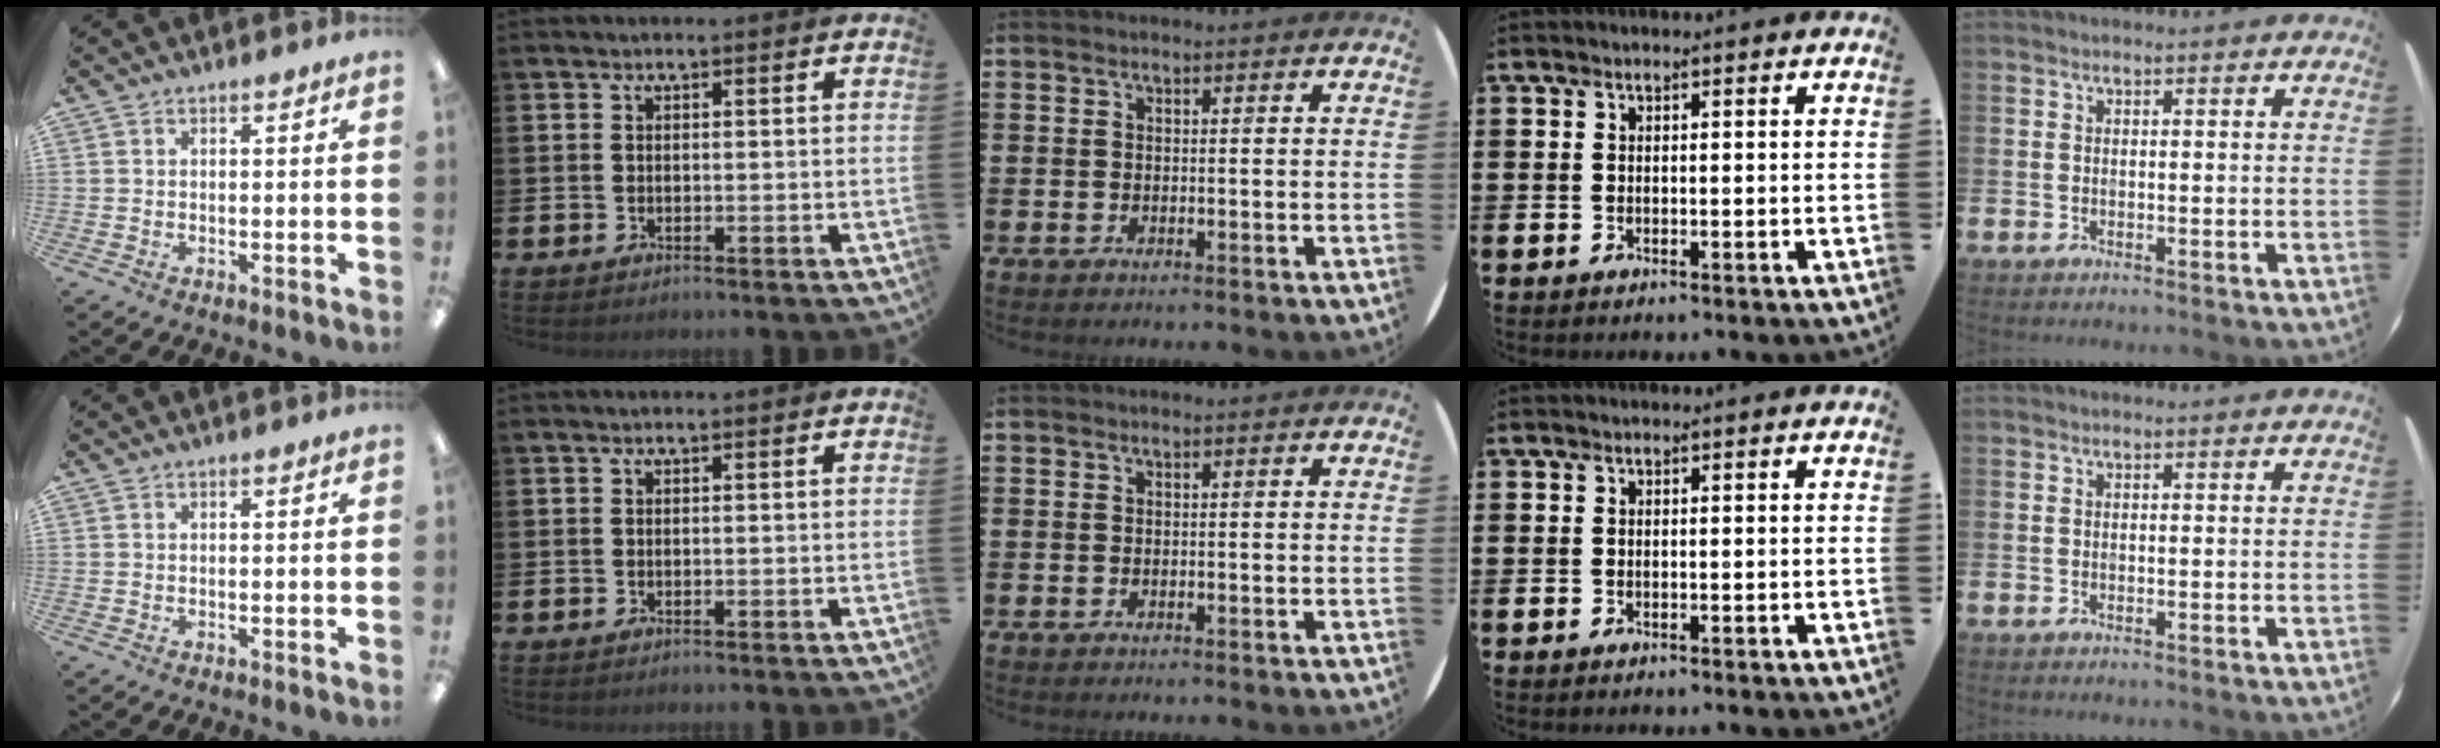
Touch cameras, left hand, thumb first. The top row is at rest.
{}